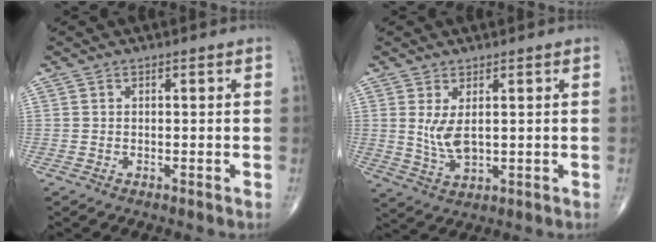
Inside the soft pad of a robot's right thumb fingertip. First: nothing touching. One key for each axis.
{"total": 5.1, "fx": 1.1, "fy": 2.3, "fz": 4.4, "tx": -0.088, "ty": -0.015, "tz": 0.031}